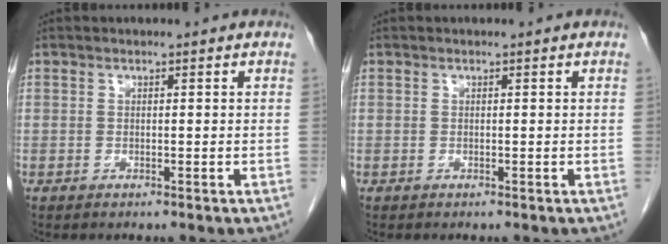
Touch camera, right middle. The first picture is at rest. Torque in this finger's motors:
{"motor_torque": [0.26, -0.32, -0.01, -0.01]}